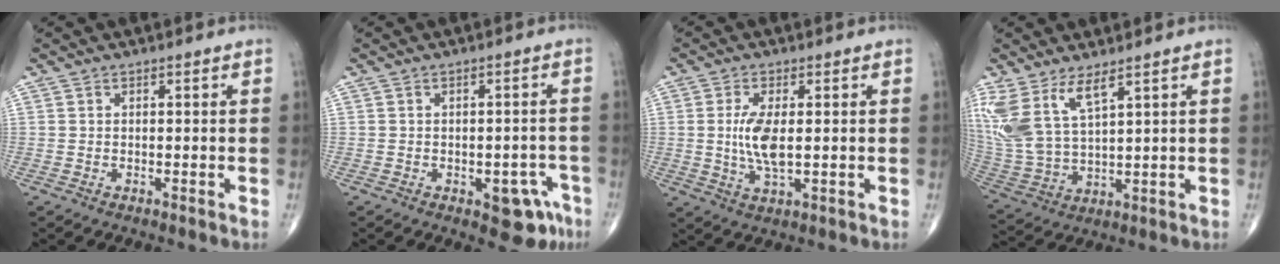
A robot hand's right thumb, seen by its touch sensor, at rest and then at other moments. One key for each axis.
{"total": 6.7, "fx": -3.3, "fy": 3.4, "fz": 4.7, "tx": -0.027, "ty": 0.018, "tz": -0.036}
{"total": 6.8, "fx": 0.3, "fy": 2.5, "fz": 6.3, "tx": -0.131, "ty": -0.011, "tz": 0.009}
{"total": 12.2, "fx": 6.8, "fy": 4.3, "fz": 9.2, "tx": -0.209, "ty": -0.029, "tz": 0.155}